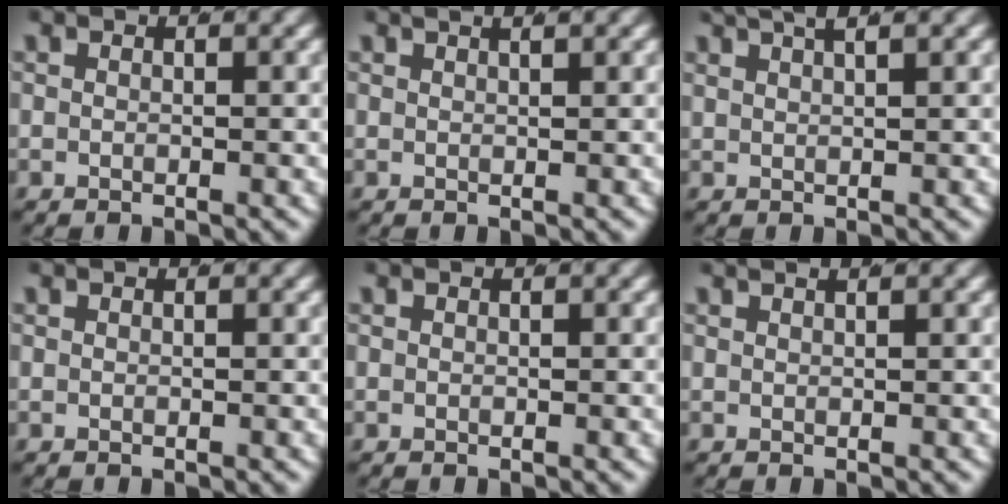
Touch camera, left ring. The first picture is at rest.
{"total": 1.8, "force": [1.5, -0.3, 1.0], "torque": [-0.006, 0.006, 0.026]}
{"total": 3.5, "force": [2.9, 0.2, 2.0], "torque": [-0.030, 0.006, 0.054]}
{"total": 0.0}
{"total": 0.0}
{"total": 1.3, "force": [1.1, -0.4, 0.6], "torque": [0.001, 0.004, 0.019]}